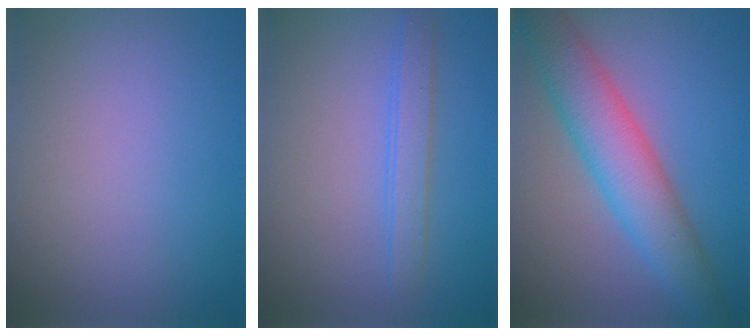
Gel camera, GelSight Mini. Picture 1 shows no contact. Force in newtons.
{"total": 2.2, "press": 2.2, "slide": 0.1}
{"total": 6.8, "press": 6.8, "slide": 0.3}